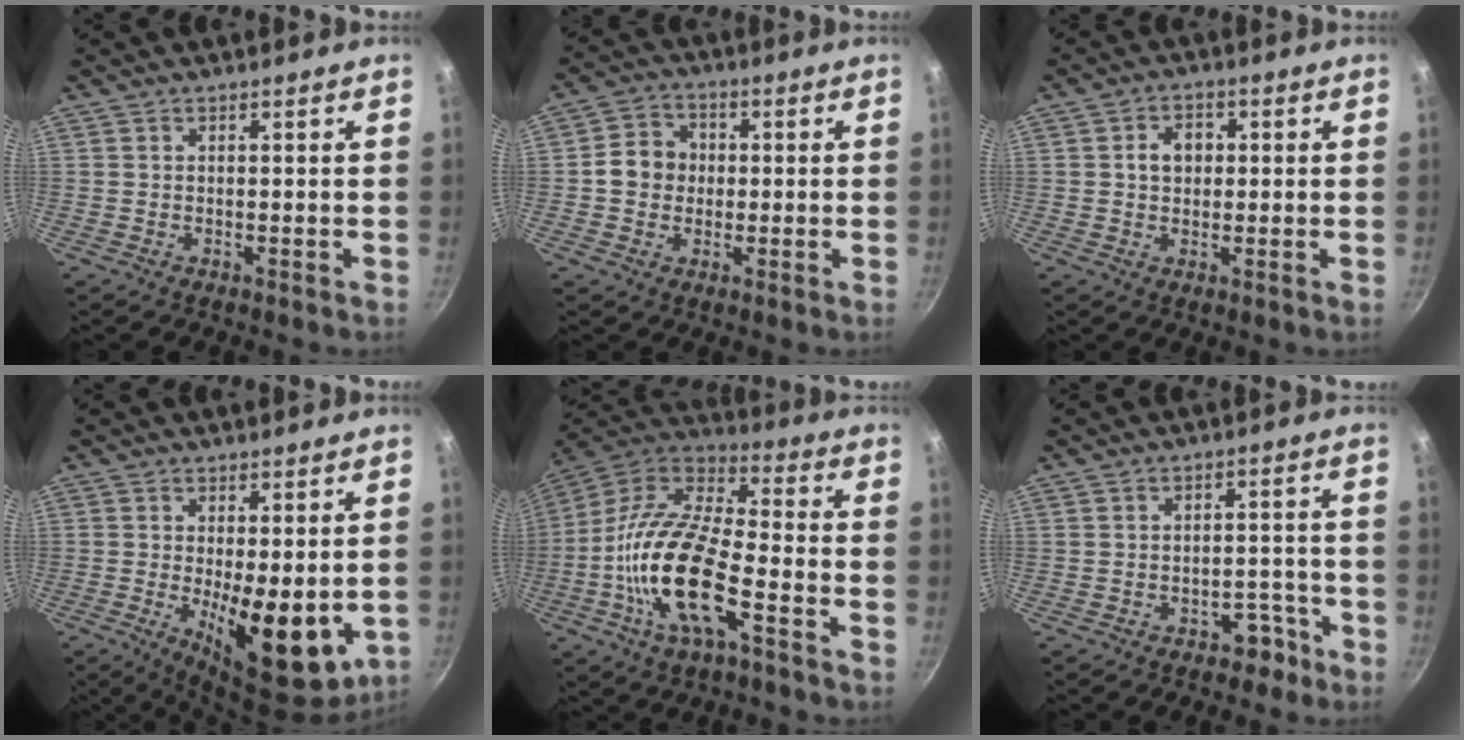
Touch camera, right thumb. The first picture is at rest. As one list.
[{"total": 7.4, "force": [-0.1, 6.5, 3.5], "torque": [-0.040, 0.018, -0.013]}, {"total": 4.8, "force": [0.6, 3.6, 3.0], "torque": [-0.035, 0.009, 0.007]}, {"total": 14.1, "force": [-2.3, 5.6, 12.7], "torque": [-0.175, -0.031, -0.016]}, {"total": 20.3, "force": [-6.3, 7.7, 17.6], "torque": [-0.352, 0.036, -0.119]}, {"total": 4.5, "force": [-3.0, 2.7, 1.9], "torque": [-0.009, 0.035, -0.040]}]